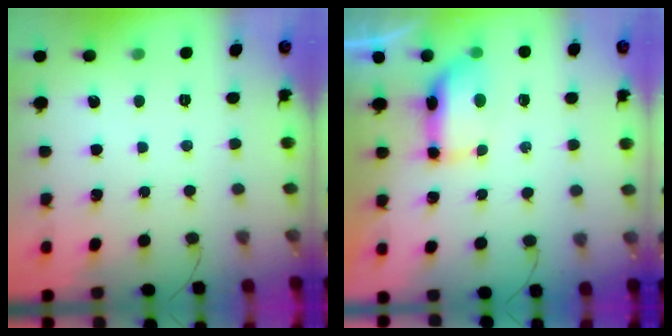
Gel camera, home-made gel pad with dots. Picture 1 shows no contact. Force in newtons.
{"total": 6.6, "press": 6.6, "slide": 0.9}